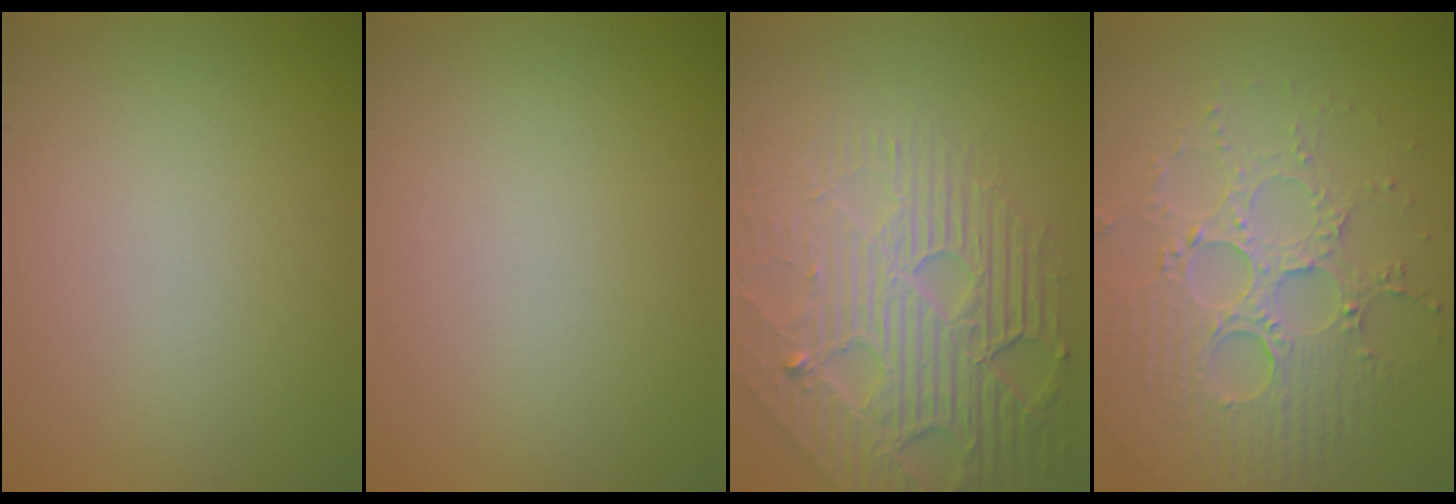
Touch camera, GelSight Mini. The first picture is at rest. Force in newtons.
{"total": 0.0}
{"total": 8.2, "press": 6.0, "slide": 5.6}
{"total": 5.5, "press": 4.8, "slide": 2.7}